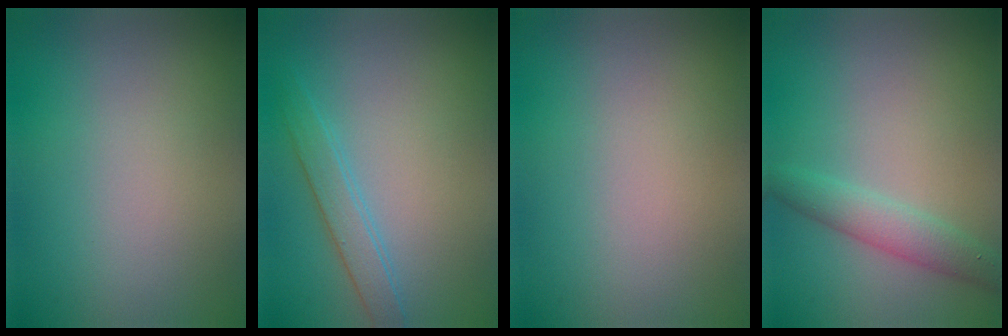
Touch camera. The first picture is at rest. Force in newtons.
{"total": 2.1, "press": 2.1, "slide": 0.1}
{"total": 0.0}
{"total": 2.5, "press": 2.5, "slide": 0.0}